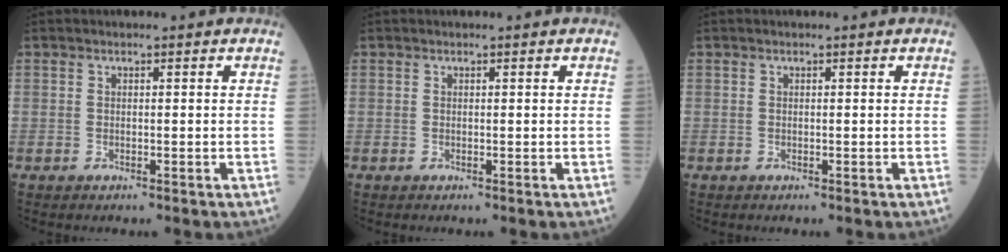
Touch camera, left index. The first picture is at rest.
{"total": 0.0}
{"total": 0.0}